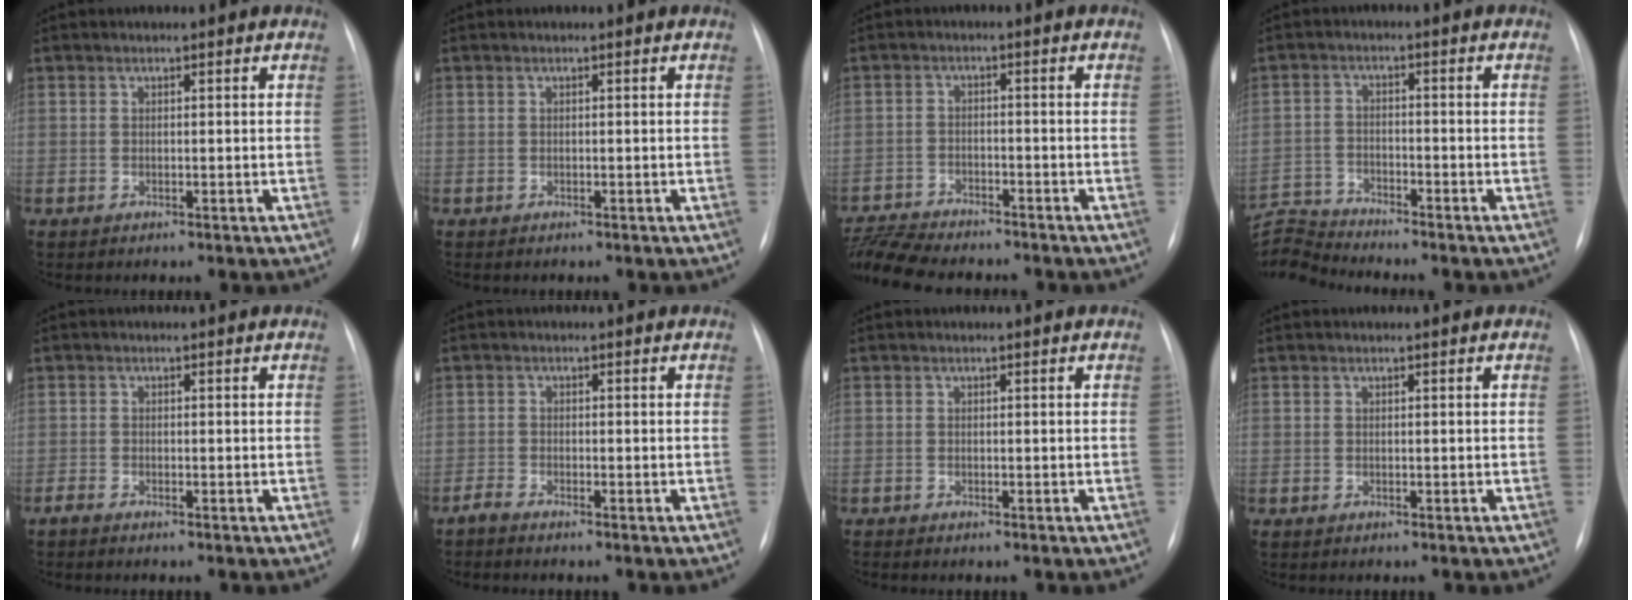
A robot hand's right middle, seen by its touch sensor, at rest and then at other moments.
{"total": 0.0}
{"total": 10.6, "force": [-9.9, 1.8, 3.4], "torque": [-0.069, 0.001, -0.160]}
{"total": 7.2, "force": [-7.1, -0.9, -0.7], "torque": [0.003, 0.009, -0.136]}
{"total": 0.8, "force": [-0.7, 0.0, 0.3], "torque": [-0.008, -0.001, -0.012]}
{"total": 1.2, "force": [-1.1, -0.1, 0.4], "torque": [-0.011, -0.002, -0.023]}
{"total": 0.0}
{"total": 0.0}